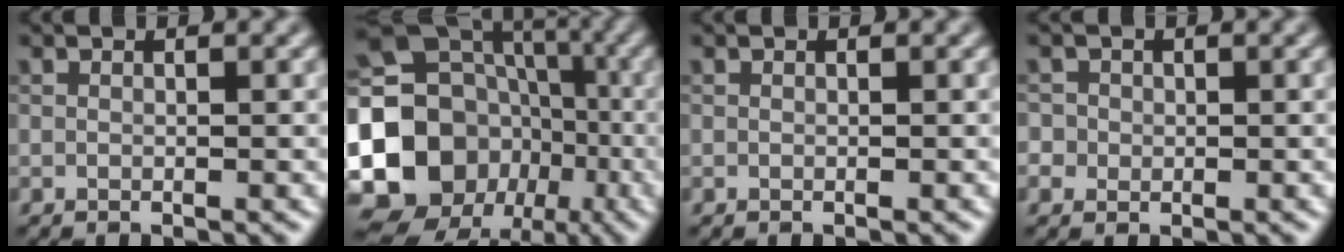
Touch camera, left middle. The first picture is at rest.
{"total": 17.4, "force": [-4.4, 15.1, 7.6], "torque": [-0.161, 0.005, -0.097]}
{"total": 0.0}
{"total": 2.1, "force": [0.3, 2.0, 0.6], "torque": [-0.002, 0.008, 0.001]}